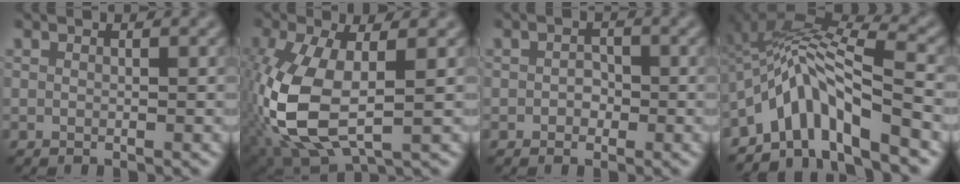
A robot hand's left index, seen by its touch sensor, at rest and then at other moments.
{"total": 10.7, "force": [-1.4, 5.3, 9.2], "torque": [-0.226, -0.013, -0.028]}
{"total": 1.3, "force": [-0.3, 1.1, 0.6], "torque": [-0.009, -0.002, -0.008]}
{"total": 7.9, "force": [-4.7, 2.3, 6.0], "torque": [-0.093, 0.011, -0.096]}